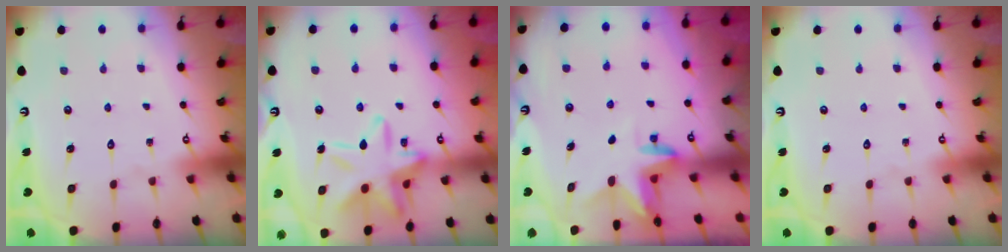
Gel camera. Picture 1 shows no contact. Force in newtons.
{"total": 16.7, "press": 16.7, "slide": 1.3}
{"total": 3.3, "press": 3.3, "slide": 0.3}
{"total": 0.0}